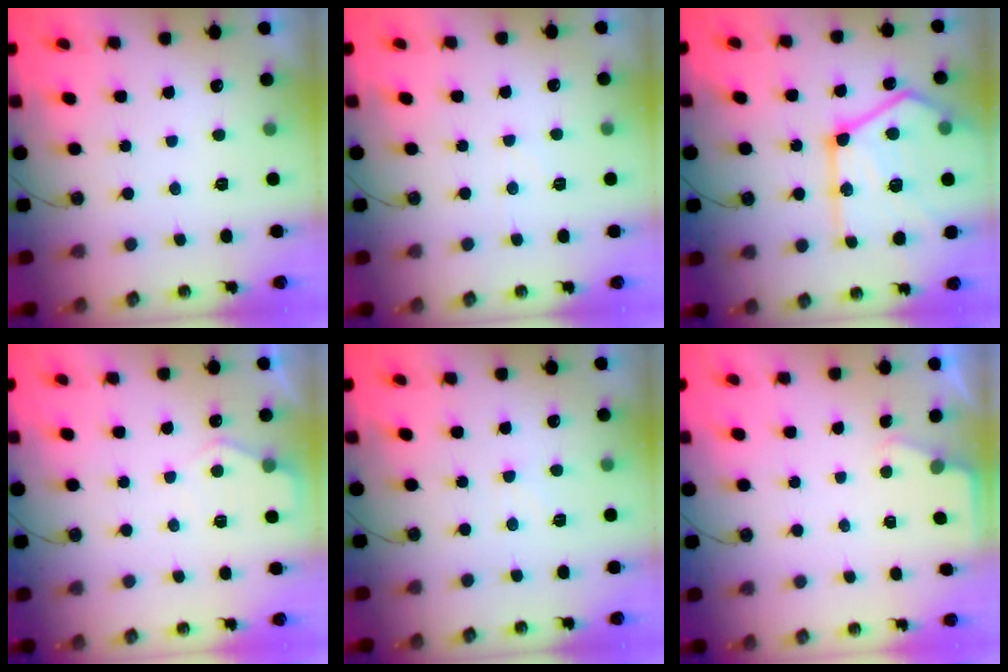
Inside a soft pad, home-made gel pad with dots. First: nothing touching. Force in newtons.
{"total": 3.7, "press": 3.6, "slide": 0.6}
{"total": 25.7, "press": 25.7, "slide": 1.9}
{"total": 5.2, "press": 5.2, "slide": 0.4}
{"total": 3.1, "press": 3.1, "slide": 0.5}
{"total": 2.1, "press": 2.1, "slide": 0.3}